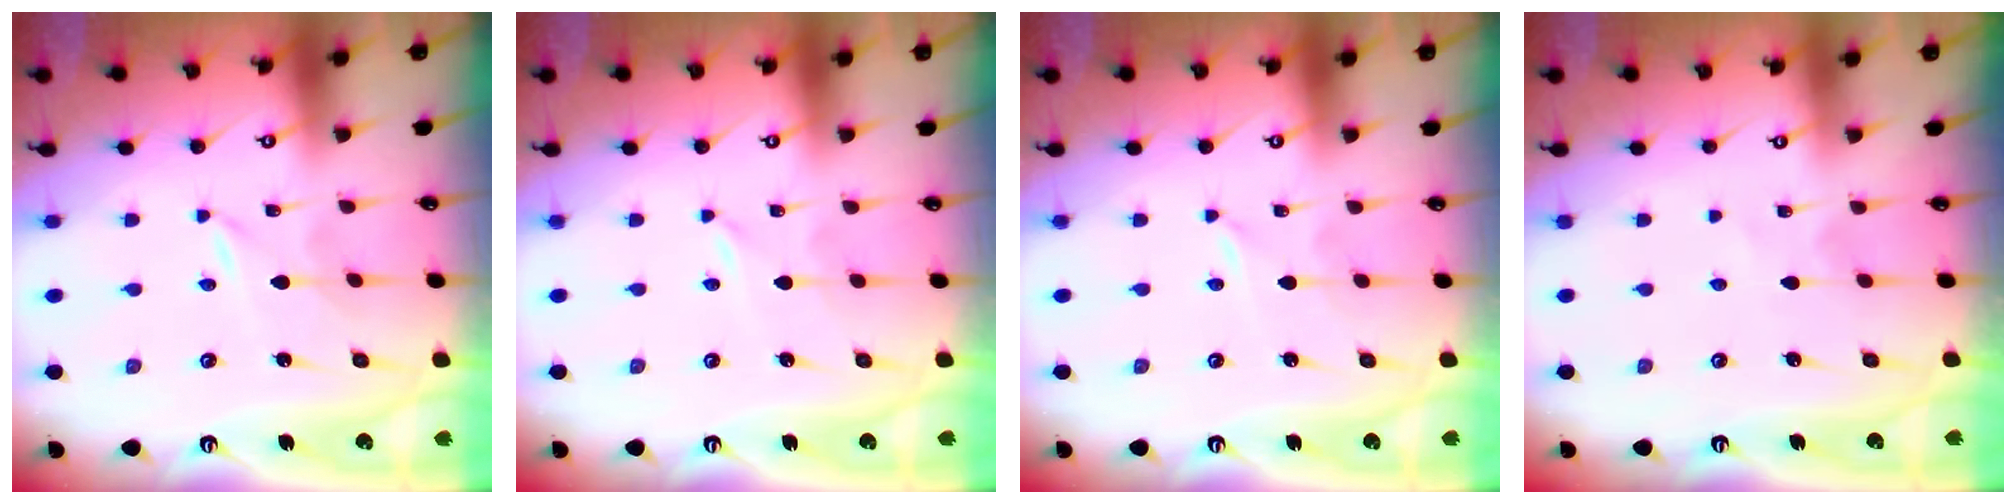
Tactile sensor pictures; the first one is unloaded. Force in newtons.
{"total": 0.0}
{"total": 0.0}
{"total": 2.2, "press": 2.2, "slide": 0.3}